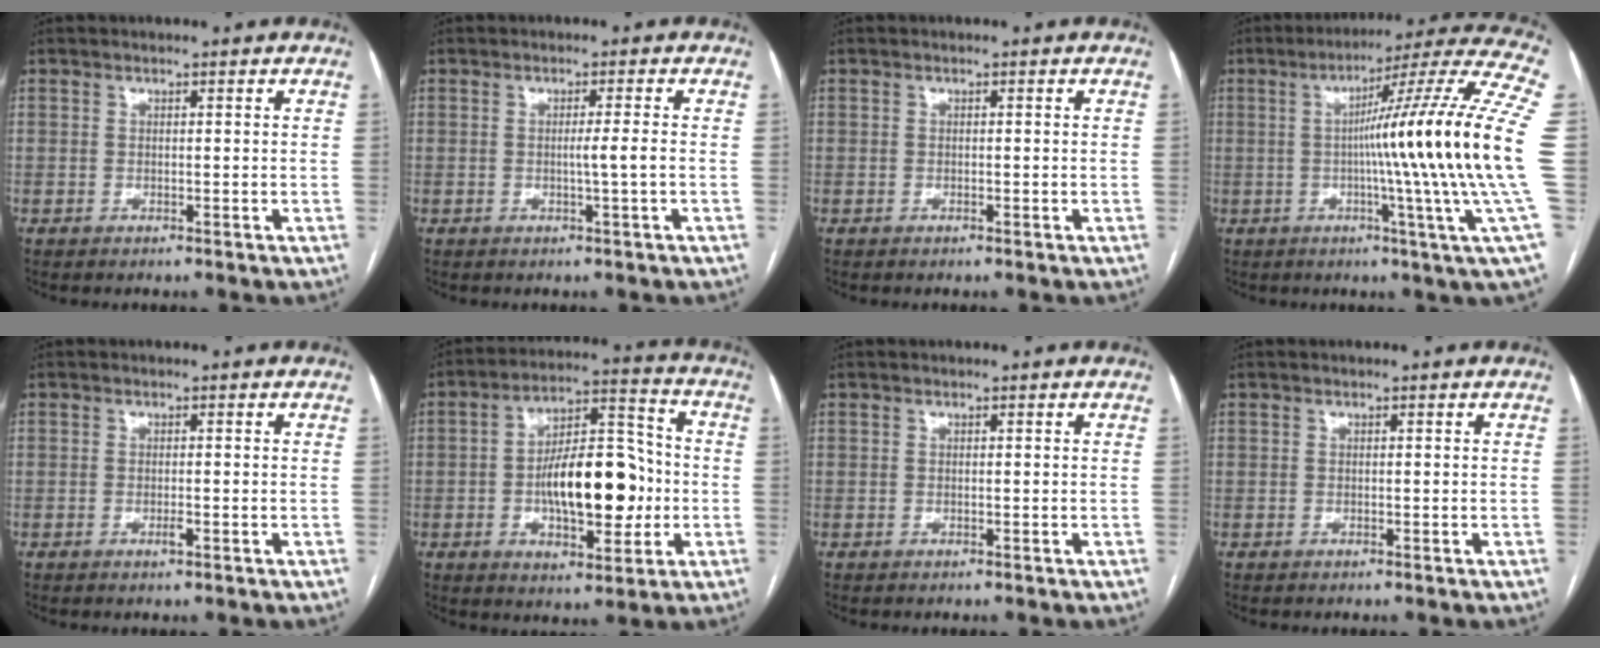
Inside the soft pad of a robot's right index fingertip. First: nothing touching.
{"total": 2.0, "force": [-0.3, -0.8, 1.8], "torque": [-0.029, -0.001, -0.007]}
{"total": 0.0}
{"total": 22.4, "force": [-0.6, -3.5, 22.1], "torque": [-0.261, -0.001, -0.032]}
{"total": 1.0, "force": [-0.4, 0.1, 0.9], "torque": [-0.020, -0.002, -0.006]}
{"total": 14.7, "force": [-2.0, 6.0, 13.3], "torque": [-0.219, 0.024, -0.028]}
{"total": 0.0}
{"total": 0.0}